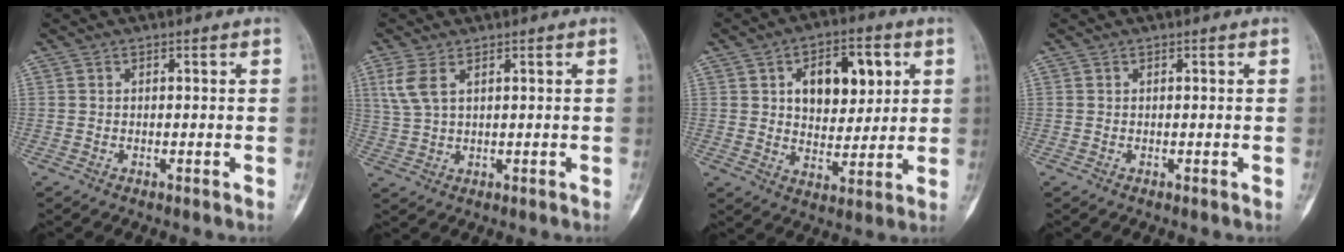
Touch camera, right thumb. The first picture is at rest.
{"total": 4.8, "force": [2.1, 2.2, 3.7], "torque": [-0.095, 0.004, 0.053]}
{"total": 13.0, "force": [3.8, 8.0, 9.5], "torque": [-0.090, -0.009, 0.061]}
{"total": 0.0}